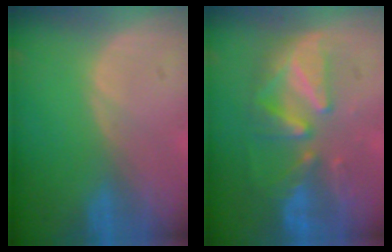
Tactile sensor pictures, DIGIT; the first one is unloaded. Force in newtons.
{"total": 8.3, "press": 8.1, "slide": 2.0}